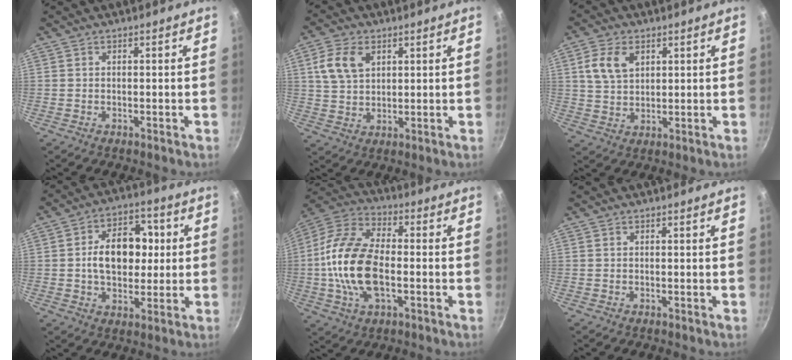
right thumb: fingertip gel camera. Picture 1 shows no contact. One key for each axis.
{"total": 8.0, "fx": 3.1, "fy": 5.3, "fz": 5.2, "tx": -0.094, "ty": -0.004, "tz": 0.061}
{"total": 7.4, "fx": 2.8, "fy": 4.9, "fz": 4.8, "tx": -0.082, "ty": -0.007, "tz": 0.057}
{"total": 13.5, "fx": 1.1, "fy": 9.1, "fz": 9.9, "tx": -0.120, "ty": 0.017, "tz": 0.016}
{"total": 18.3, "fx": -2.1, "fy": 9.7, "fz": 15.3, "tx": -0.310, "ty": 0.024, "tz": -0.043}
{"total": 0.0}